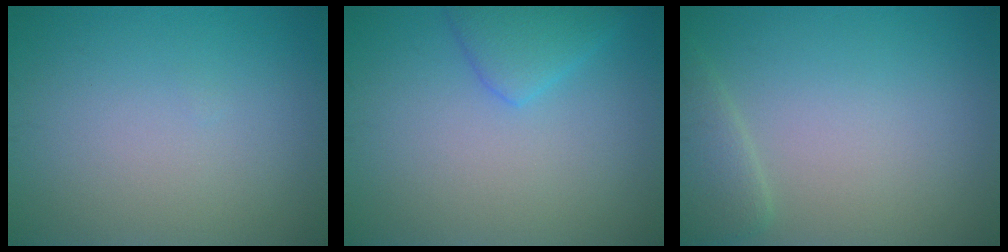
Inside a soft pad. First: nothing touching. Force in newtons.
{"total": 2.8, "press": 2.8, "slide": 0.2}
{"total": 2.4, "press": 2.4, "slide": 0.0}